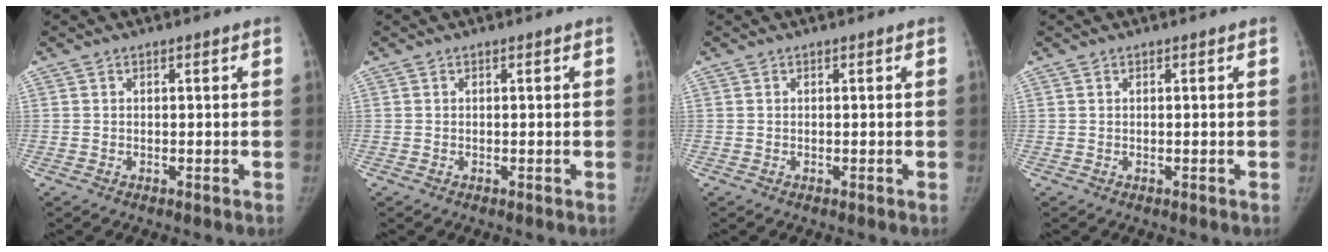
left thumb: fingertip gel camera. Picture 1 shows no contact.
{"total": 0.0}
{"total": 0.0}
{"total": 0.0}